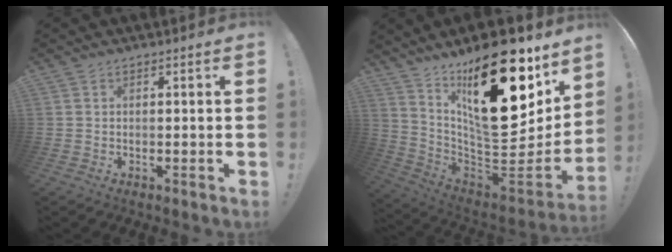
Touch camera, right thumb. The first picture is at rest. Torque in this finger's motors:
{"motor_torque": [-0.47, 4.50, 1.27, 1.50, 0.28]}